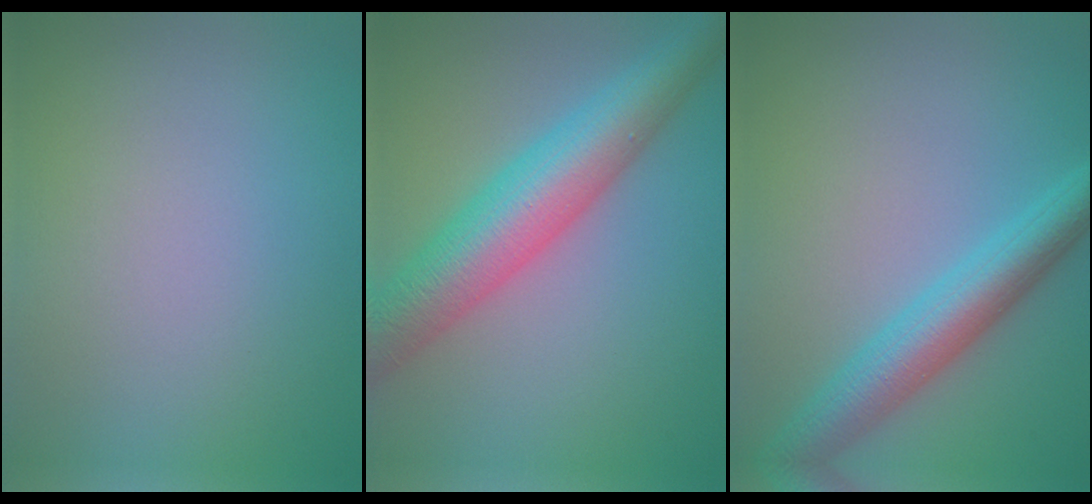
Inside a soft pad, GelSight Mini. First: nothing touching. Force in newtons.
{"total": 8.8, "press": 8.8, "slide": 0.3}
{"total": 5.5, "press": 5.5, "slide": 0.1}